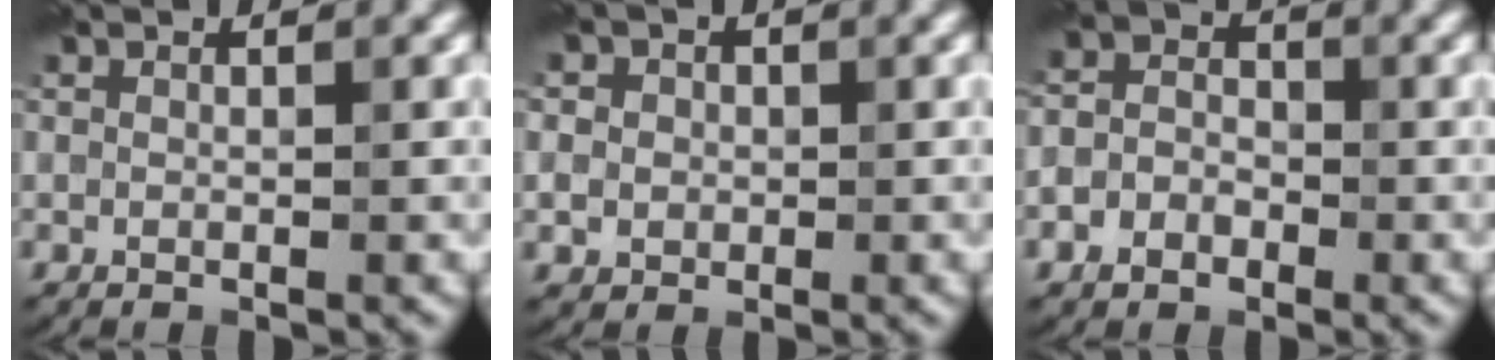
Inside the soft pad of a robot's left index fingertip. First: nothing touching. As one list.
[{"total": 4.0, "force": [0.5, 3.6, 1.7], "torque": [-0.018, 0.019, -0.019]}, {"total": 3.2, "force": [-1.4, 2.5, 1.4], "torque": [-0.014, -0.001, -0.035]}]